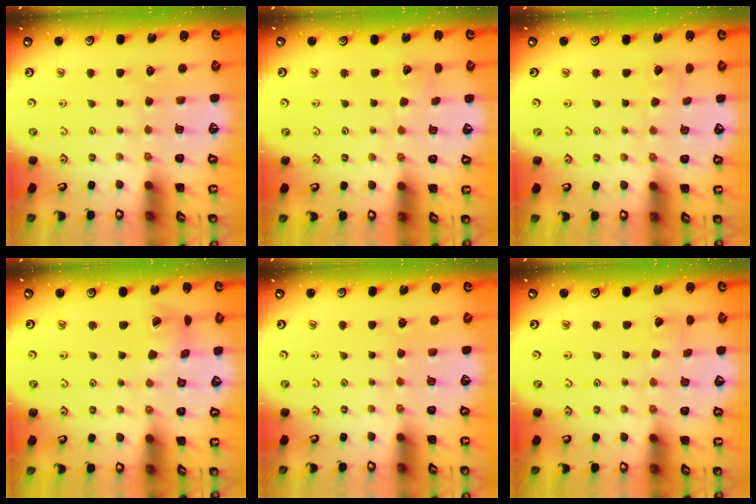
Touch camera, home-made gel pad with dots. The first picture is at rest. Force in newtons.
{"total": 3.4, "press": 3.4, "slide": 0.4}
{"total": 2.9, "press": 2.9, "slide": 0.3}
{"total": 5.3, "press": 5.3, "slide": 0.6}
{"total": 0.0}
{"total": 2.1, "press": 2.1, "slide": 0.2}